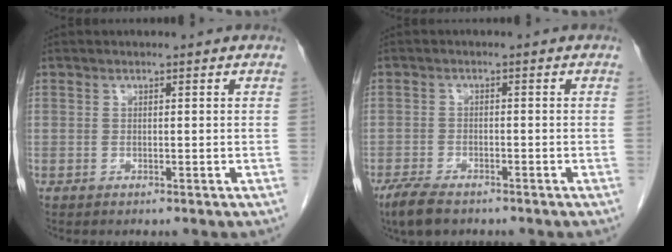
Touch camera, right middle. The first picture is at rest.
{"total": 5.6, "force": [-4.3, 1.7, 3.1], "torque": [-0.061, -0.011, -0.071]}